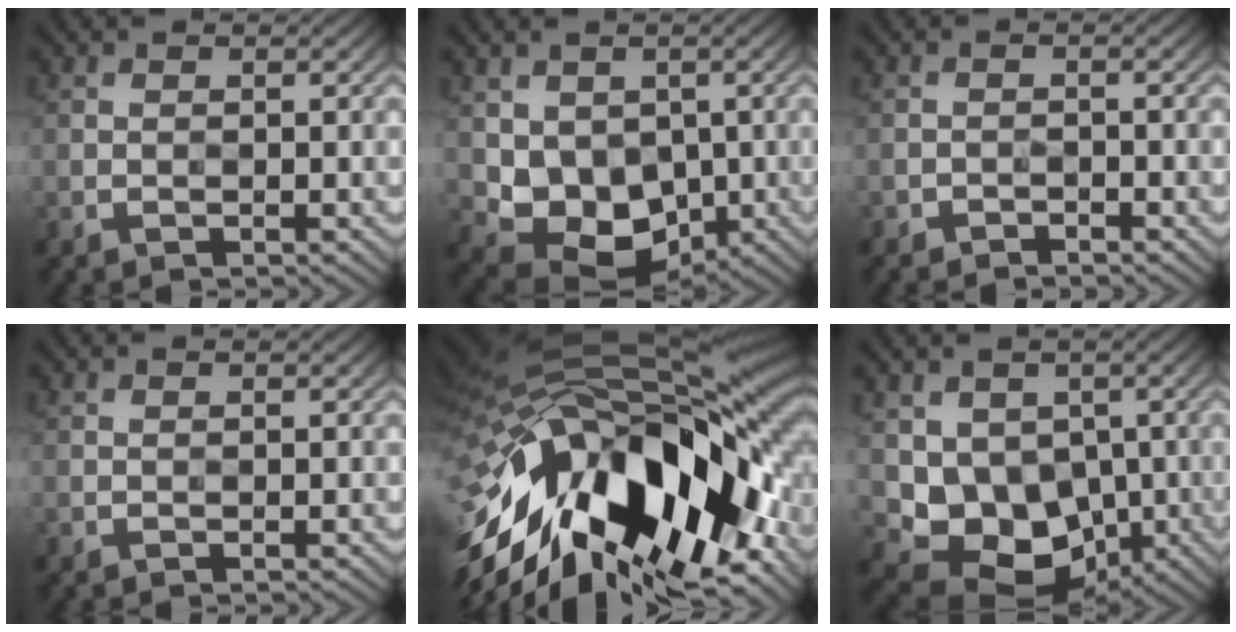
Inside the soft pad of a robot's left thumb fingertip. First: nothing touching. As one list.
[{"total": 7.9, "force": [-0.1, 6.3, 4.8], "torque": [-0.099, -0.034, 0.005]}, {"total": 1.5, "force": [-1.4, 0.4, 0.3], "torque": [-0.004, 0.000, -0.028]}, {"total": 0.0}, {"total": 21.1, "force": [-7.9, 10.7, 16.4], "torque": [-0.334, -0.035, -0.127]}, {"total": 8.8, "force": [-0.3, 7.2, 5.1], "torque": [-0.103, -0.039, -0.002]}]